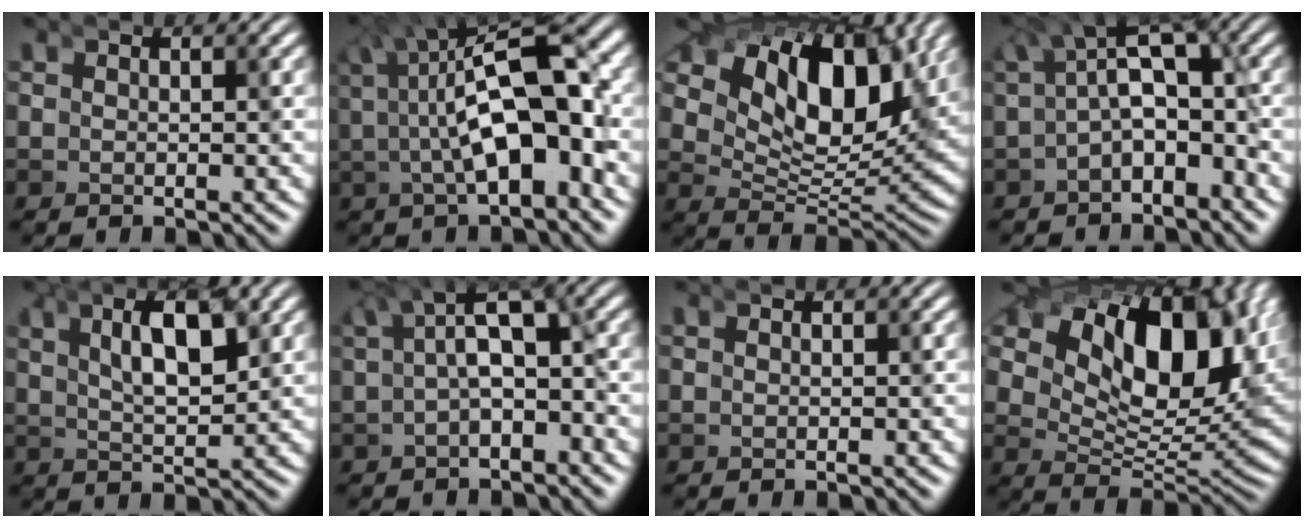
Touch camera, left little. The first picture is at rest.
{"total": 7.5, "force": [-1.3, 4.1, 6.1], "torque": [-0.102, -0.006, -0.020]}
{"total": 12.4, "force": [2.9, 7.6, 9.4], "torque": [-0.180, -0.012, 0.040]}
{"total": 5.1, "force": [-0.9, 2.8, 4.2], "torque": [-0.074, -0.016, -0.015]}
{"total": 4.4, "force": [0.3, 1.9, 4.0], "torque": [-0.070, -0.006, 0.005]}
{"total": 4.9, "force": [-0.3, 2.6, 4.1], "torque": [-0.063, -0.004, -0.010]}
{"total": 0.0}
{"total": 14.1, "force": [3.3, 8.6, 10.7], "torque": [-0.190, -0.005, 0.041]}